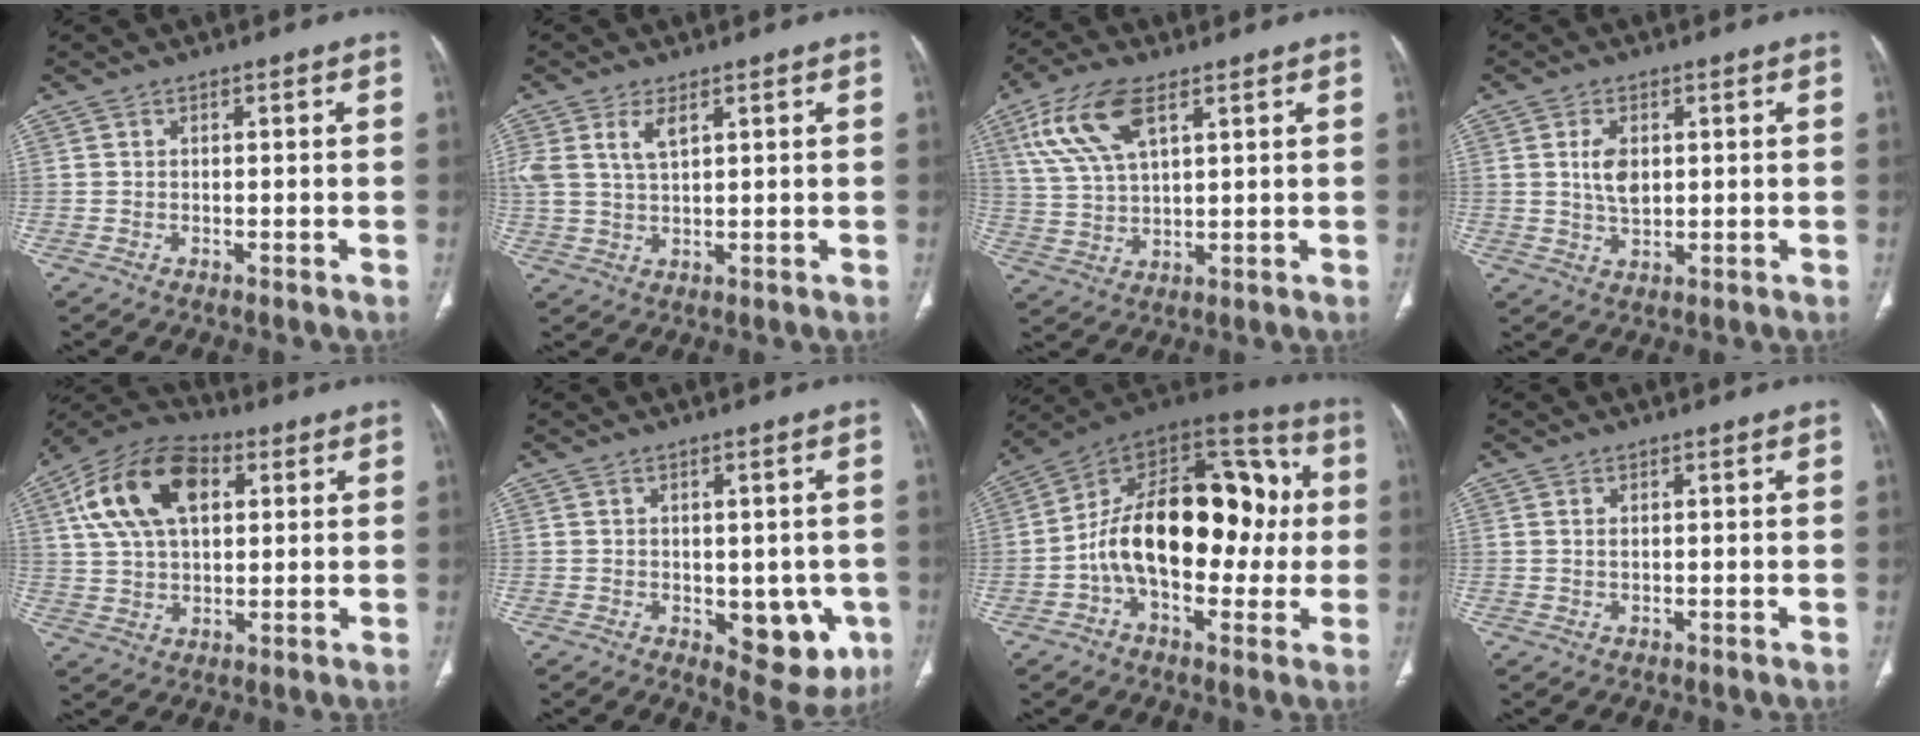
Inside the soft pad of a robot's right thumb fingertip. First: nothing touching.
{"total": 6.2, "force": [2.8, 3.0, 4.7], "torque": [-0.106, -0.002, 0.063]}
{"total": 12.3, "force": [5.9, 5.5, 9.3], "torque": [-0.194, -0.006, 0.117]}
{"total": 5.1, "force": [1.0, 3.1, 4.0], "torque": [-0.069, -0.007, 0.022]}
{"total": 17.2, "force": [5.5, 10.1, 12.7], "torque": [-0.223, 0.011, 0.094]}
{"total": 10.3, "force": [-2.5, 5.8, 8.1], "torque": [-0.054, -0.010, -0.019]}
{"total": 25.7, "force": [-0.4, 14.9, 20.9], "torque": [-0.303, 0.051, -0.012]}
{"total": 0.7, "force": [0.2, 0.3, 0.6], "torque": [-0.015, 0.000, 0.007]}